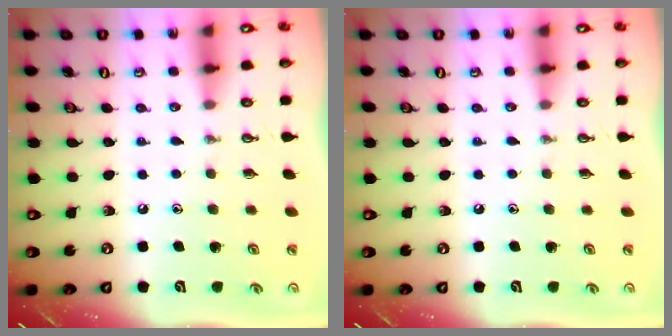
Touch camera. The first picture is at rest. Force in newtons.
{"total": 0.0}